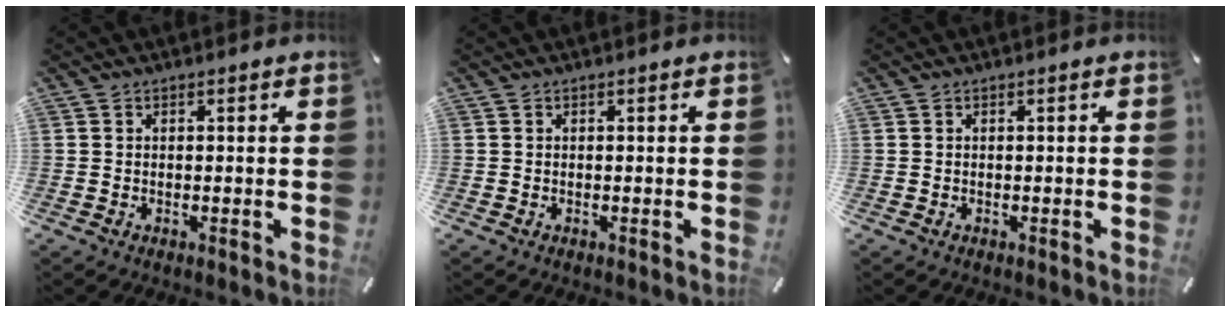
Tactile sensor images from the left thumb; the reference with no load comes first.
{"total": 0.0}
{"total": 0.0}